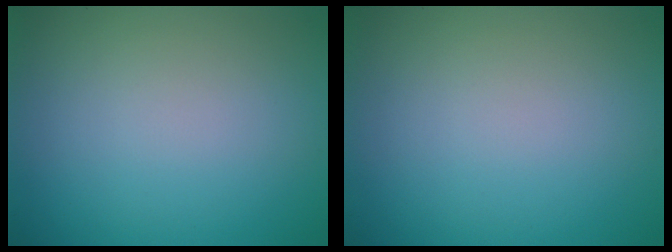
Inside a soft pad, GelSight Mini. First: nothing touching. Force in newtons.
{"total": 0.0}